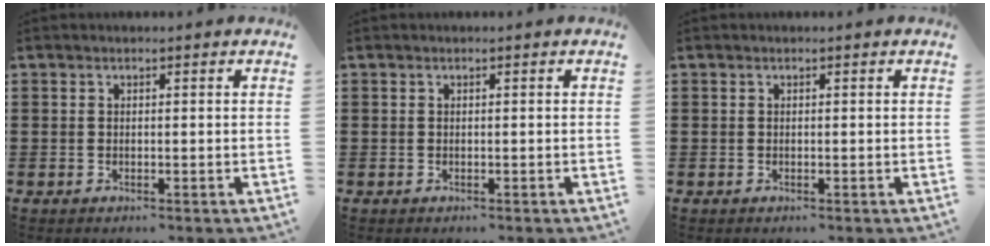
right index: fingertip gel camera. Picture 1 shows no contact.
{"total": 0.0}
{"total": 0.0}